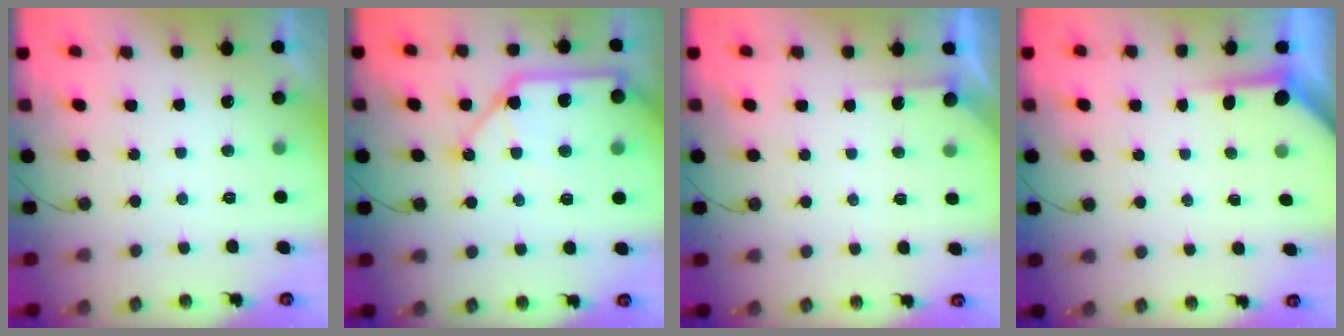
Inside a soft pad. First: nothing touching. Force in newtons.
{"total": 14.5, "press": 14.3, "slide": 2.0}
{"total": 2.8, "press": 2.8, "slide": 0.4}
{"total": 3.7, "press": 3.7, "slide": 0.3}